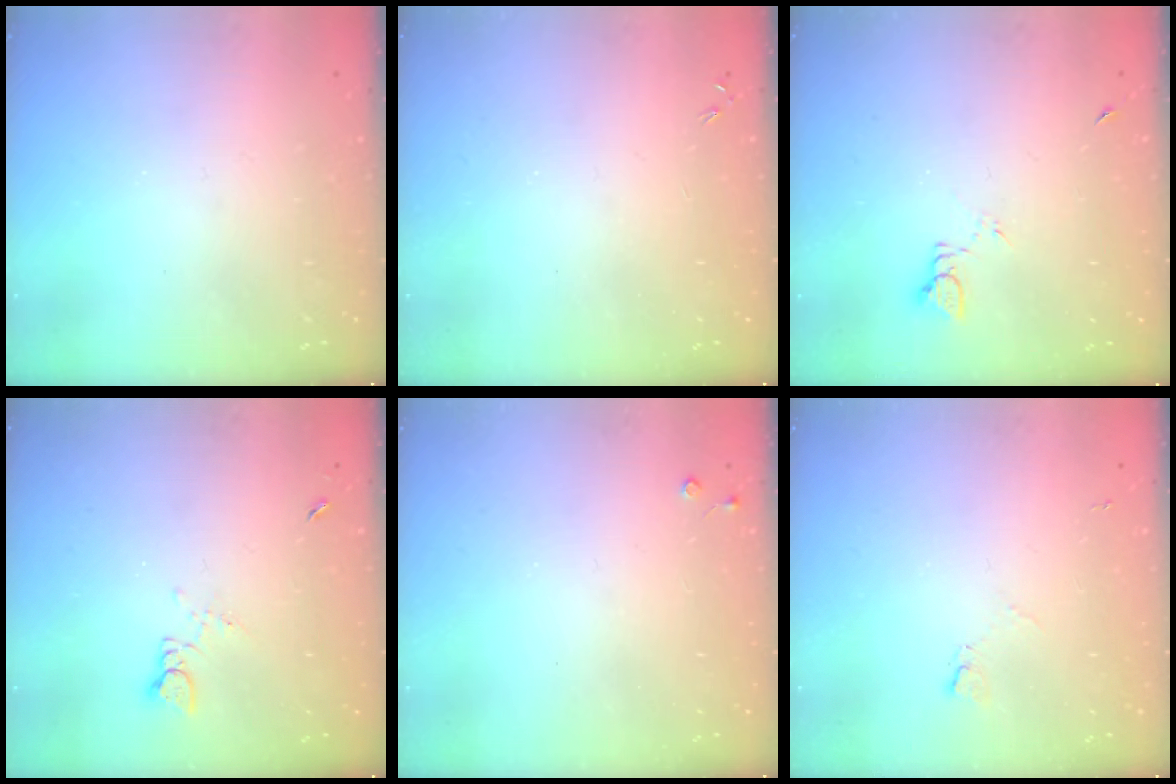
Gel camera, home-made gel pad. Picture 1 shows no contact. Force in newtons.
{"total": 1.1, "press": 0.9, "slide": 0.5}
{"total": 2.5, "press": 2.5, "slide": 0.3}
{"total": 1.3, "press": 1.2, "slide": 0.1}
{"total": 2.7, "press": 2.7, "slide": 0.4}
{"total": 4.2, "press": 4.1, "slide": 0.7}